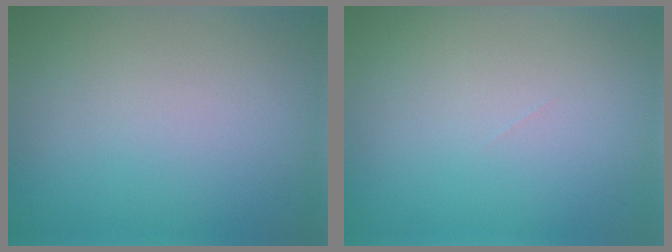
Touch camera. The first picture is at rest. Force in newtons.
{"total": 0.0}